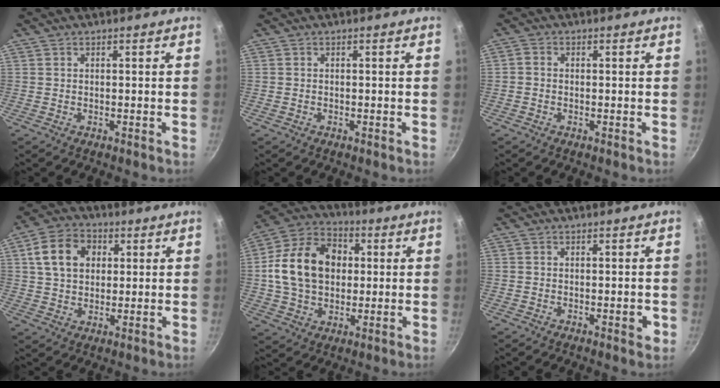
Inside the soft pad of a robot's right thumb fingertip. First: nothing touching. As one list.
[{"total": 0.0}, {"total": 1.4, "force": [-0.5, 1.1, 0.7], "torque": [-0.017, 0.007, -0.014]}, {"total": 11.0, "force": [3.0, 8.2, 6.7], "torque": [-0.104, 0.011, 0.041]}, {"total": 17.6, "force": [1.7, 13.3, 11.5], "torque": [-0.177, 0.025, 0.020]}, {"total": 2.2, "force": [-0.7, 0.9, 1.9], "torque": [-0.020, 0.003, -0.010]}]